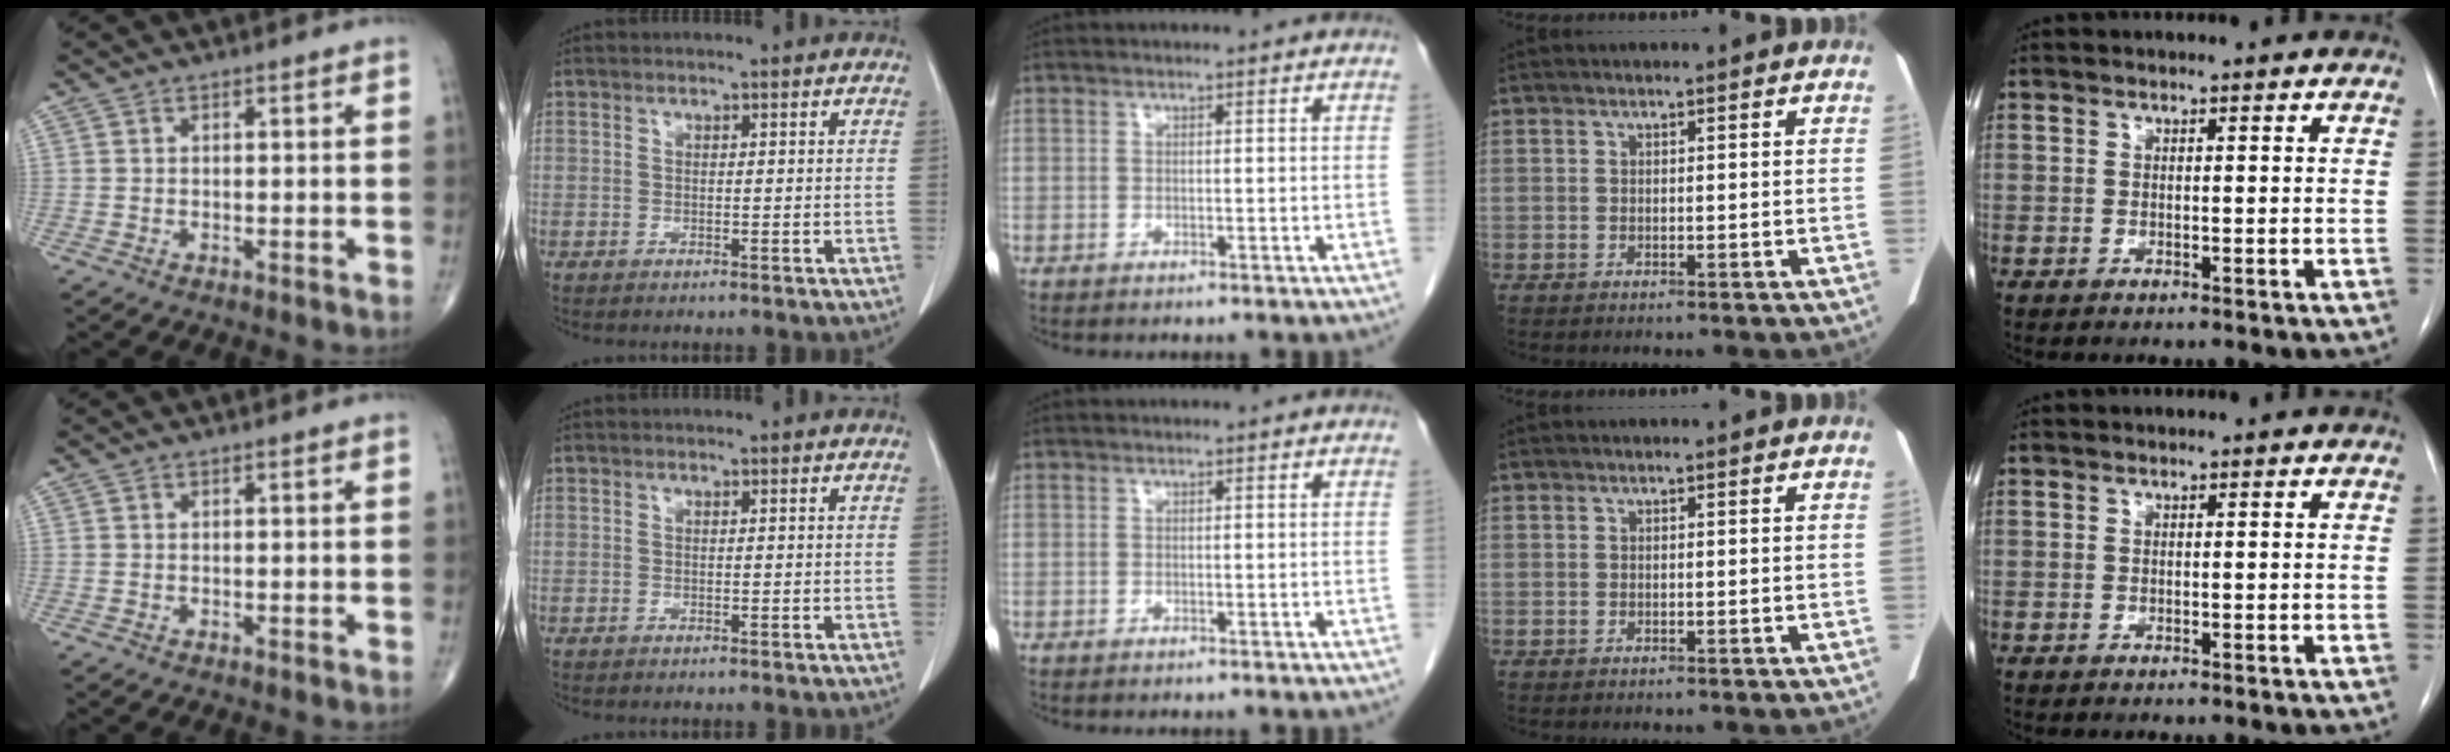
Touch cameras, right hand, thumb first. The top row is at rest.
{}